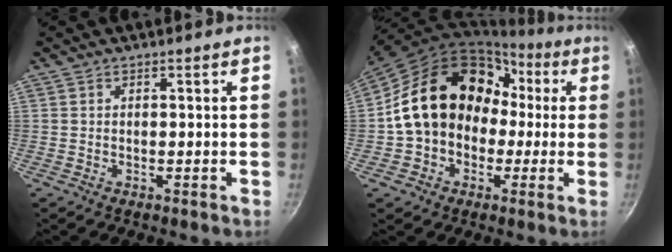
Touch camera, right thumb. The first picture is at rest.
{"total": 19.0, "force": [0.6, 15.3, 11.2], "torque": [-0.158, 0.066, 0.011]}